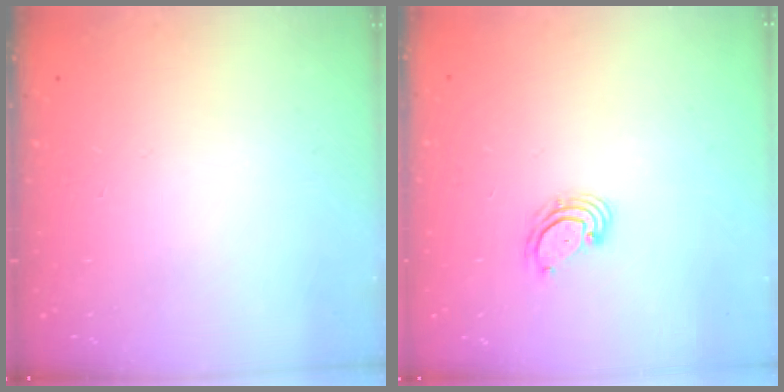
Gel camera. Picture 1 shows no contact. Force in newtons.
{"total": 2.9, "press": 2.9, "slide": 0.1}